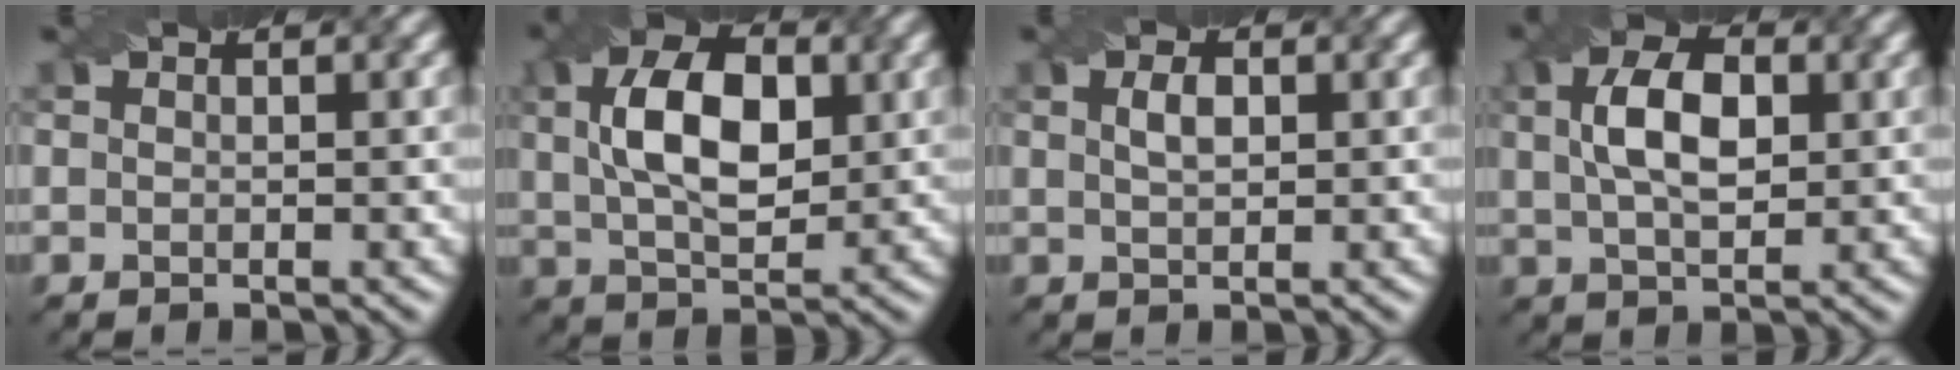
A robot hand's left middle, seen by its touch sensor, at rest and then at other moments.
{"total": 8.4, "force": [1.8, 4.6, 6.8], "torque": [-0.127, 0.012, 0.030]}
{"total": 1.7, "force": [0.5, 0.9, 1.4], "torque": [-0.029, 0.002, 0.011]}
{"total": 5.9, "force": [1.3, 3.2, 4.8], "torque": [-0.093, 0.010, 0.021]}